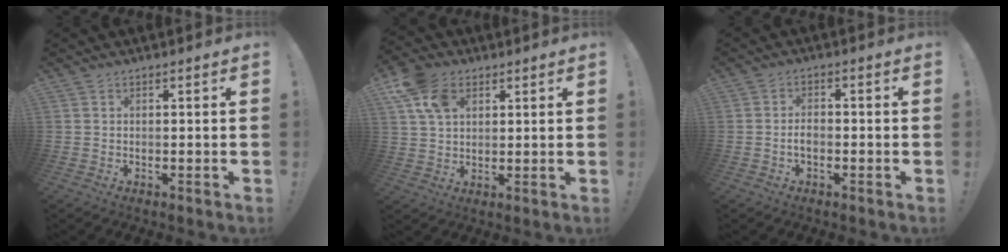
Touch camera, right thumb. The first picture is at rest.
{"total": 10.7, "force": [4.9, 7.3, 6.1], "torque": [-0.115, -0.005, 0.096]}
{"total": 2.5, "force": [-0.8, 1.2, 2.0], "torque": [-0.041, 0.000, -0.015]}